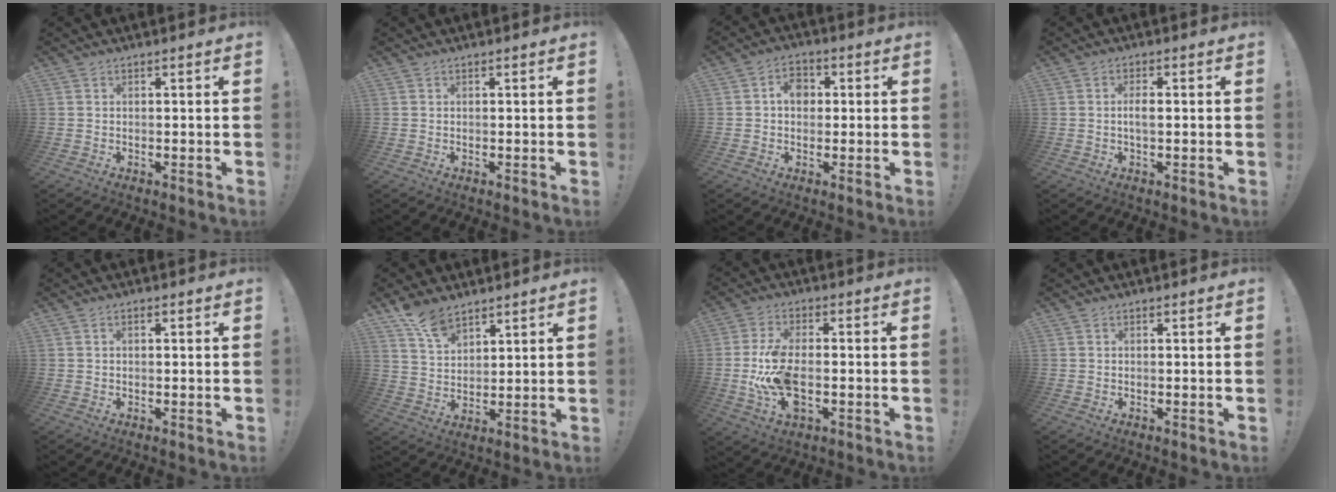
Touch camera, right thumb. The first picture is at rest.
{"total": 0.0}
{"total": 6.0, "force": [1.0, 4.6, 3.8], "torque": [-0.048, 0.000, 0.014]}
{"total": 3.0, "force": [-0.3, 0.9, 2.8], "torque": [-0.053, 0.000, -0.010]}
{"total": 1.0, "force": [0.0, 0.6, 0.7], "torque": [-0.010, 0.002, -0.002]}
{"total": 8.6, "force": [6.9, 4.0, 3.3], "torque": [-0.057, -0.040, 0.132]}
{"total": 12.8, "force": [-2.2, 6.7, 10.6], "torque": [-0.215, -0.004, -0.036]}
{"total": 0.0}